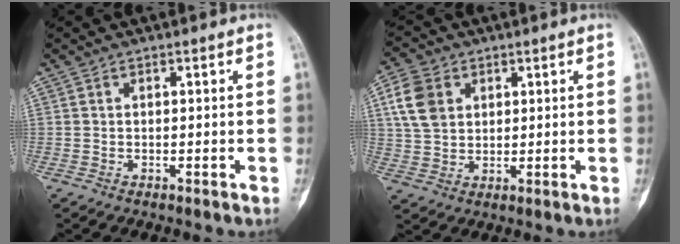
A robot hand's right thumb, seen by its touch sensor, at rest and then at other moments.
{"total": 8.3, "force": [2.9, 6.2, 4.6], "torque": [-0.081, -0.002, 0.058]}